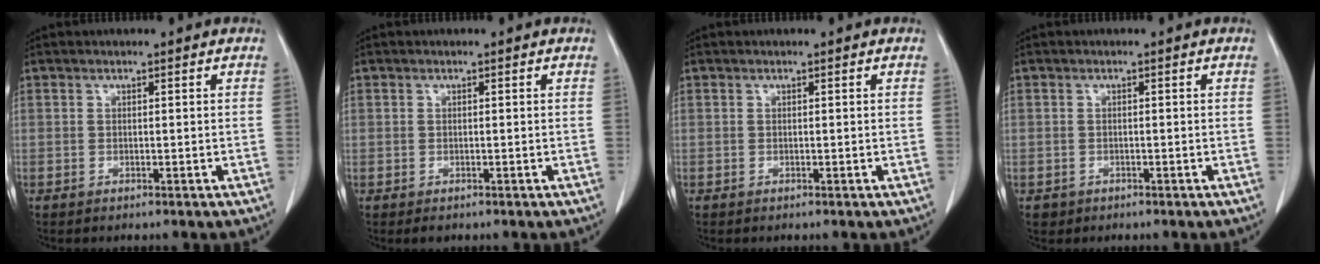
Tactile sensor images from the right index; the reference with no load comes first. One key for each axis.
{"total": 1.0, "fx": -0.4, "fy": 0.9, "fz": 0.2, "tx": -0.003, "ty": 0.005, "tz": -0.003}
{"total": 0.0}
{"total": 1.1, "fx": -0.5, "fy": 1.0, "fz": 0.0, "tx": -0.009, "ty": 0.003, "tz": -0.003}